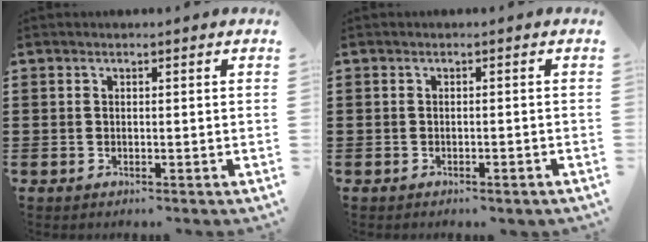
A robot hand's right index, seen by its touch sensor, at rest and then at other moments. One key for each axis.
{"total": 0.7, "fx": -0.6, "fy": 0.2, "fz": 0.3, "tx": -0.009, "ty": -0.003, "tz": -0.012}